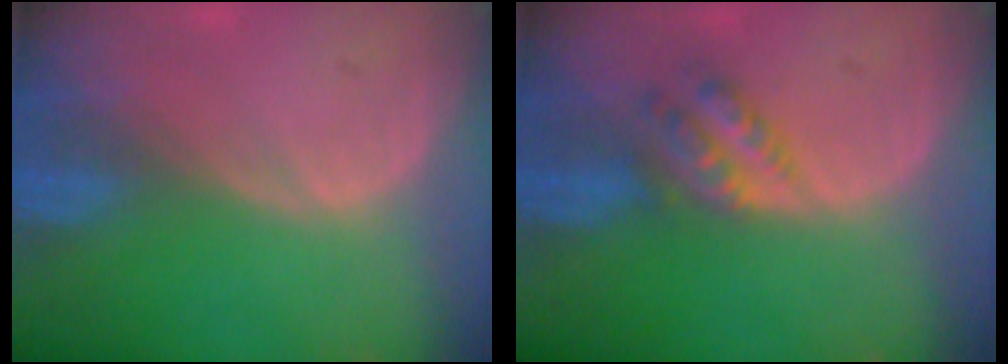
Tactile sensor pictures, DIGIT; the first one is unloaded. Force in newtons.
{"total": 4.5, "press": 4.0, "slide": 2.0}